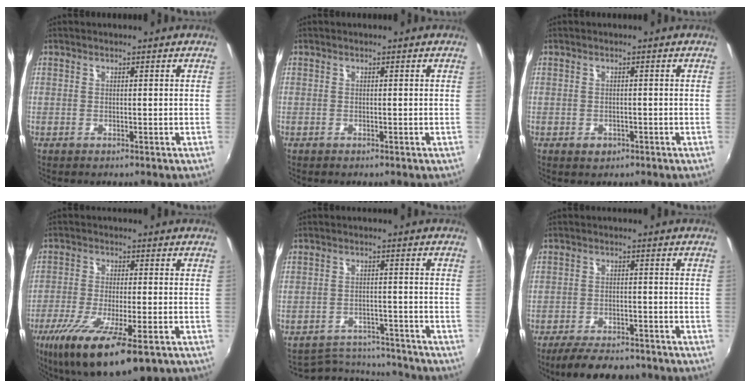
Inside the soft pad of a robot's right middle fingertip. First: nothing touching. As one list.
[{"total": 0.0}, {"total": 1.9, "force": [-1.0, 1.3, 0.8], "torque": [-0.014, -0.003, -0.014]}, {"total": 18.7, "force": [-10.7, 4.8, 14.6], "torque": [-0.279, -0.066, -0.174]}, {"total": 10.6, "force": [-10.1, 2.8, 1.5], "torque": [-0.047, 0.014, -0.141]}, {"total": 10.2, "force": [-8.4, 3.2, 4.7], "torque": [-0.104, -0.014, -0.130]}]